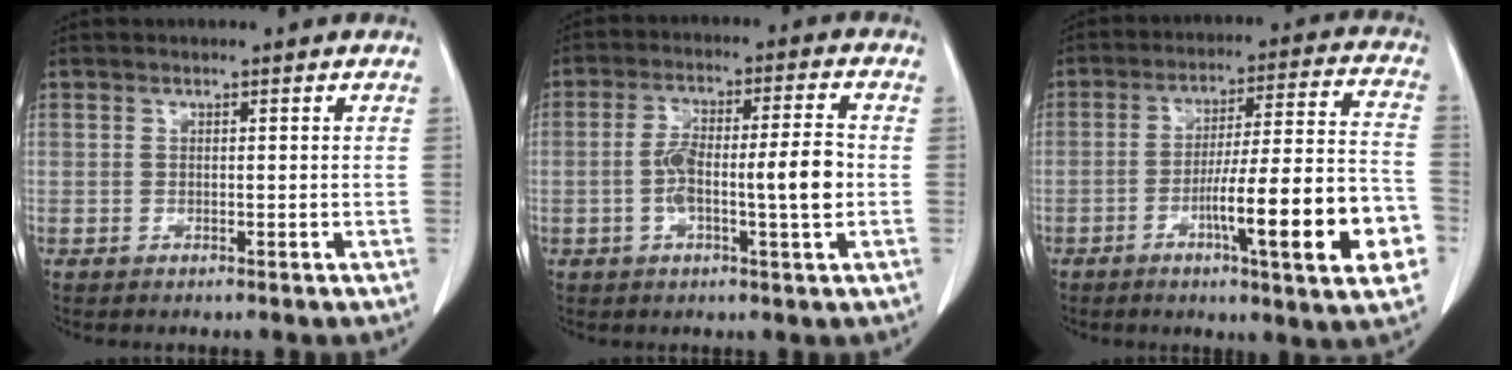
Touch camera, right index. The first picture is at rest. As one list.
[{"total": 9.3, "force": [-1.4, 1.2, 9.1], "torque": [-0.161, 0.015, -0.026]}, {"total": 18.4, "force": [-6.4, 1.3, 17.2], "torque": [-0.212, 0.010, -0.088]}]